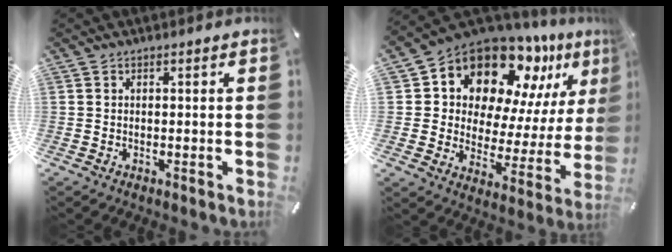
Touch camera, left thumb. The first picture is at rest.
{"total": 16.0, "force": [12.9, 7.7, 5.6], "torque": [-0.107, -0.119, 0.224]}